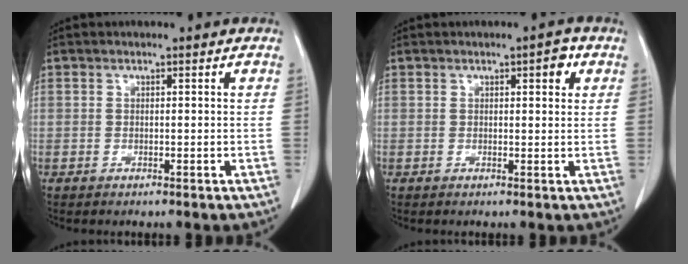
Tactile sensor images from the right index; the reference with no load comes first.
{"total": 2.3, "force": [1.0, 0.8, 1.9], "torque": [-0.022, 0.001, 0.011]}